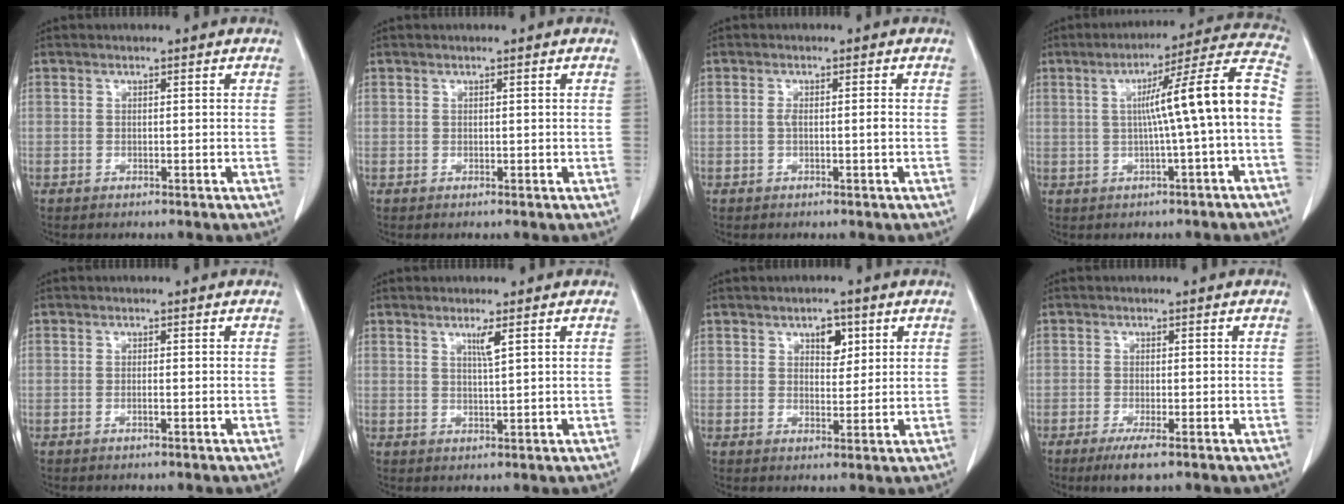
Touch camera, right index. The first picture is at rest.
{"total": 0.0}
{"total": 1.6, "force": [-0.2, 0.1, 1.6], "torque": [-0.031, 0.000, -0.003]}
{"total": 12.8, "force": [-0.4, -1.0, 12.8], "torque": [-0.177, 0.030, -0.007]}
{"total": 0.5, "force": [-0.3, -0.1, 0.5], "torque": [-0.010, 0.000, -0.005]}
{"total": 2.3, "force": [1.3, -0.2, 1.9], "torque": [-0.038, -0.004, 0.026]}
{"total": 3.6, "force": [1.8, 2.1, 2.3], "torque": [-0.032, 0.001, 0.030]}
{"total": 3.6, "force": [-2.2, 0.4, 2.7], "torque": [-0.051, -0.010, -0.035]}